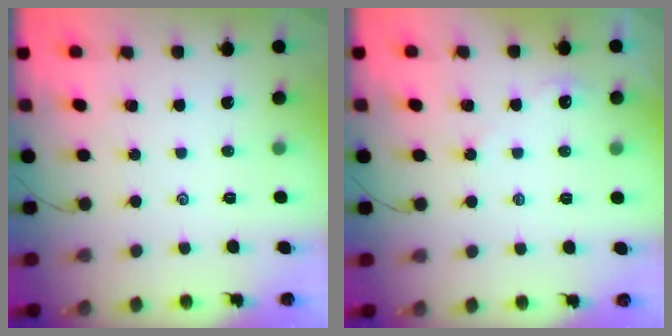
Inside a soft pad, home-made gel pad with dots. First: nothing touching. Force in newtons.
{"total": 2.3, "press": 2.3, "slide": 0.2}